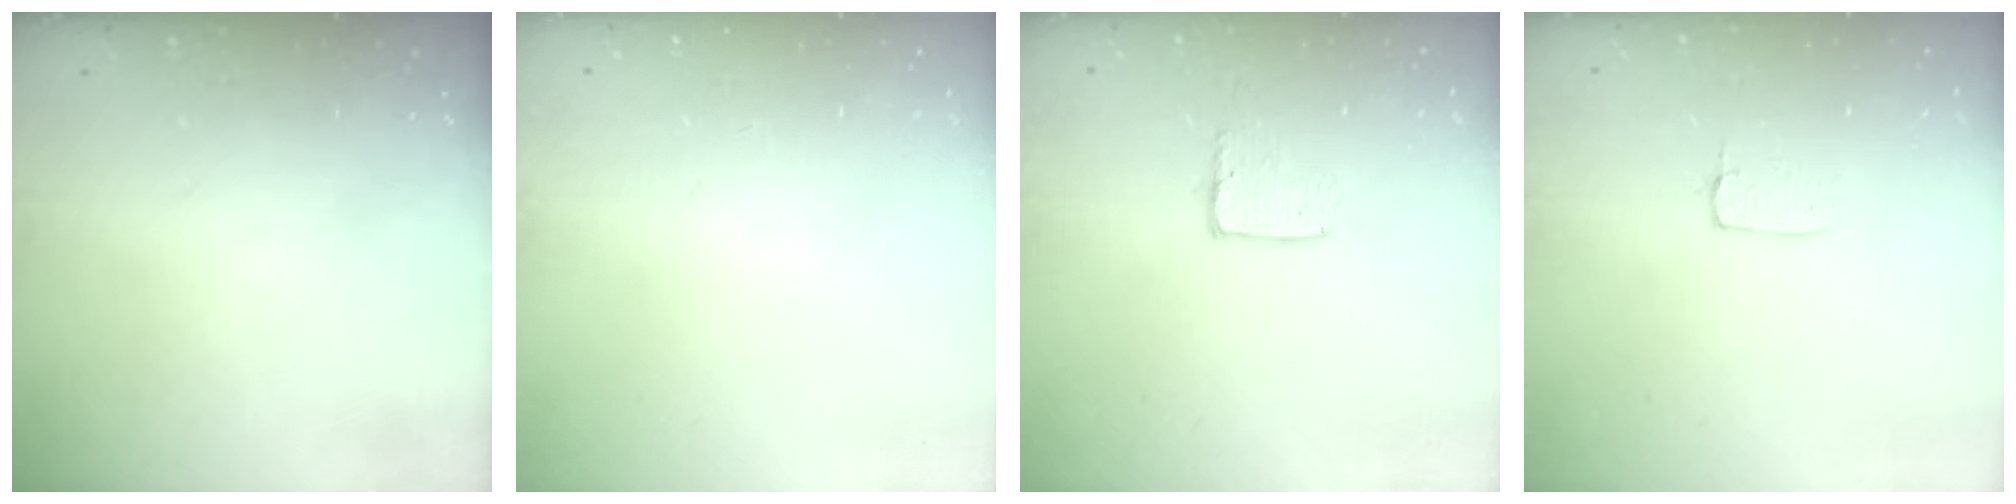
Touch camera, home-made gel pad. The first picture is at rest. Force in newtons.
{"total": 0.0}
{"total": 3.9, "press": 3.9, "slide": 0.4}
{"total": 3.4, "press": 3.4, "slide": 0.1}